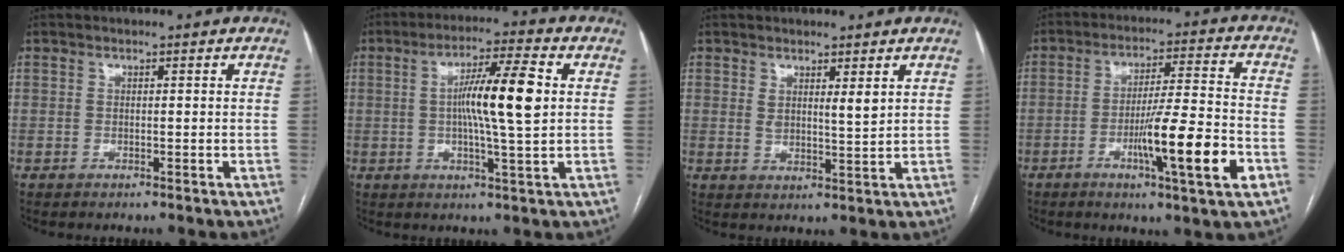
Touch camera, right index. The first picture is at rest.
{"total": 10.6, "force": [1.1, 0.2, 10.5], "torque": [-0.180, 0.006, 0.015]}
{"total": 3.3, "force": [1.8, 0.6, 2.6], "torque": [-0.048, -0.009, 0.034]}
{"total": 13.2, "force": [-4.7, 0.0, 12.4], "torque": [-0.201, -0.010, -0.077]}